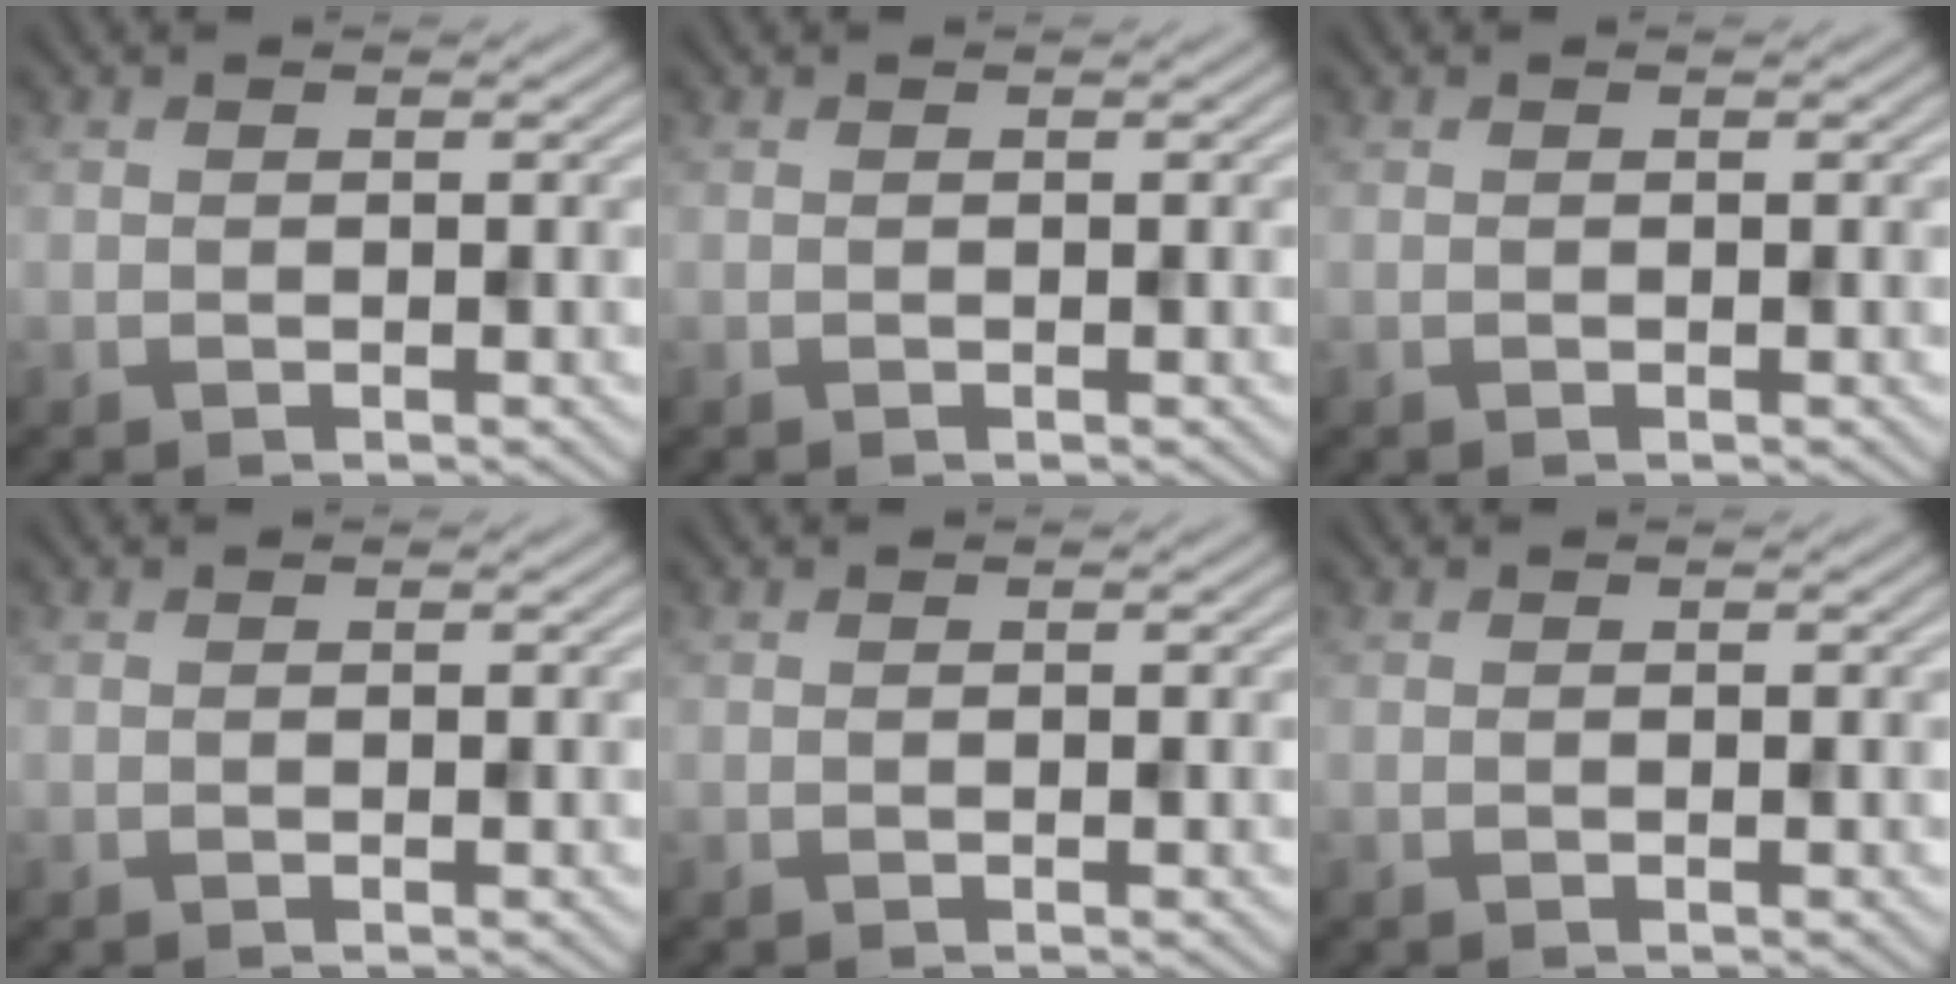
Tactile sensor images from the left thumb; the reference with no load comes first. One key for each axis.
{"total": 0.0}
{"total": 0.0}
{"total": 0.0}
{"total": 0.0}
{"total": 0.0}